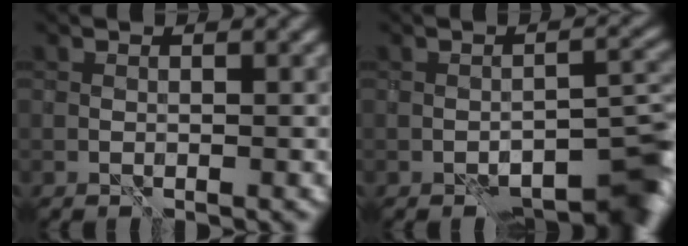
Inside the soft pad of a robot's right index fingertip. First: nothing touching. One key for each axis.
{"total": 7.6, "fx": -5.7, "fy": 2.4, "fz": 4.4, "tx": -0.037, "ty": -0.001, "tz": -0.074}